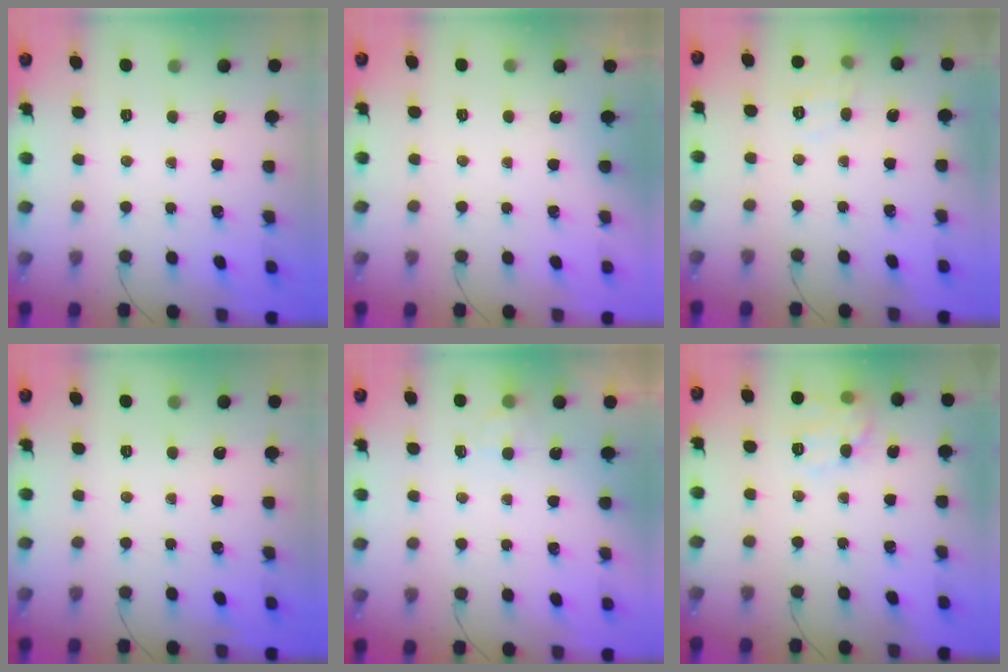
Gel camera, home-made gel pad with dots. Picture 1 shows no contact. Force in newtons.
{"total": 1.6, "press": 1.6, "slide": 0.2}
{"total": 5.0, "press": 4.7, "slide": 1.6}
{"total": 0.0}
{"total": 2.7, "press": 2.3, "slide": 1.4}
{"total": 10.8, "press": 10.8, "slide": 0.4}